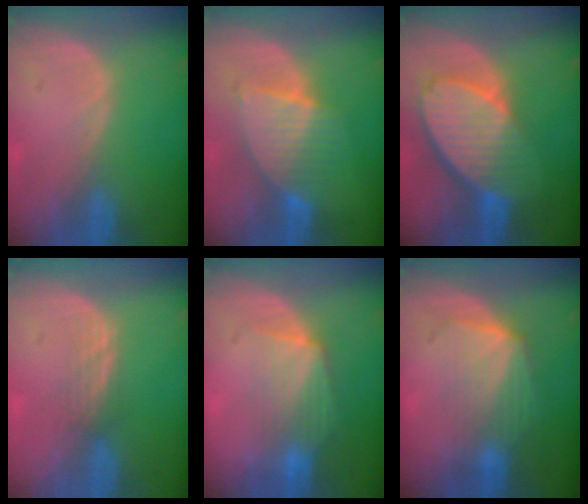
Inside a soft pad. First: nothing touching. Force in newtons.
{"total": 6.3, "press": 6.3, "slide": 0.6}
{"total": 10.3, "press": 9.0, "slide": 5.0}
{"total": 2.2, "press": 2.1, "slide": 0.2}
{"total": 7.0, "press": 6.3, "slide": 3.0}
{"total": 7.2, "press": 6.5, "slide": 3.0}